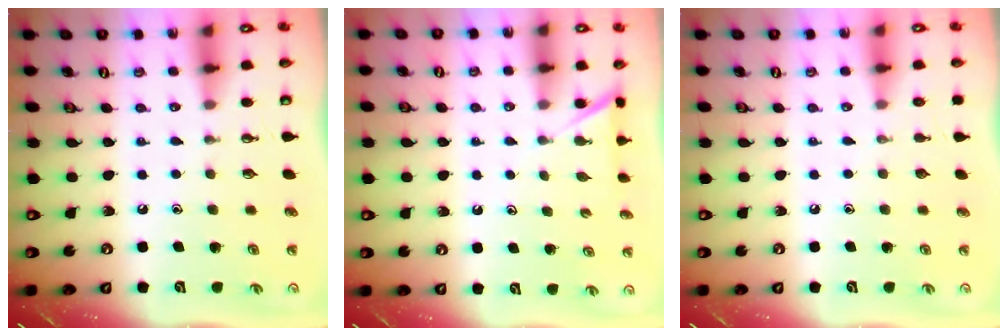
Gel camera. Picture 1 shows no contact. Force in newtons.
{"total": 3.3, "press": 3.3, "slide": 0.4}
{"total": 0.0}